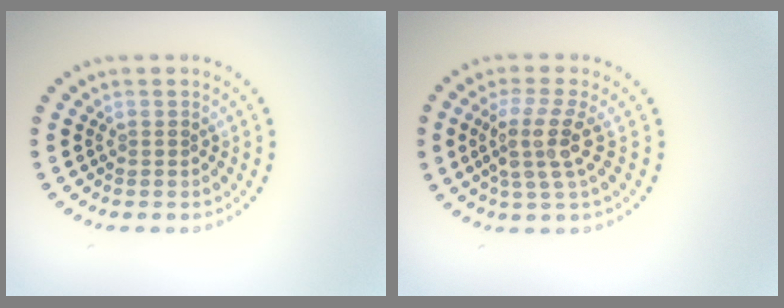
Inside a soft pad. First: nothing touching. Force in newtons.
{"total": 3.9, "press": 2.8, "slide": 2.6}